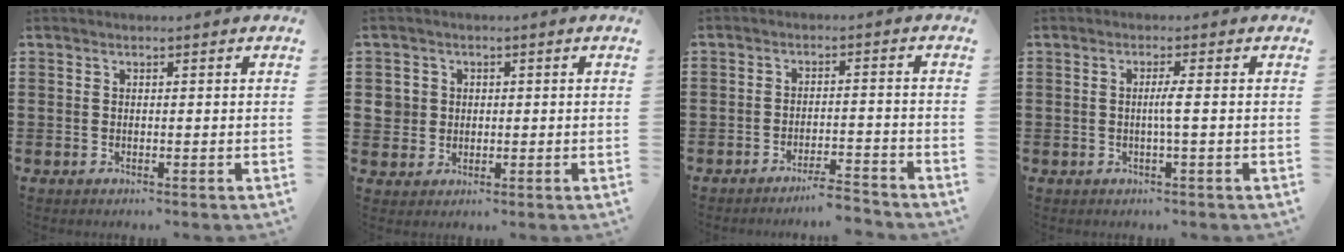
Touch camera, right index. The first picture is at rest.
{"total": 2.9, "force": [0.4, 2.8, 0.6], "torque": [-0.025, 0.010, 0.005]}
{"total": 3.8, "force": [-3.7, -0.1, 0.5], "torque": [-0.013, -0.004, -0.077]}
{"total": 2.3, "force": [-0.2, -0.3, 2.2], "torque": [-0.040, -0.006, -0.007]}